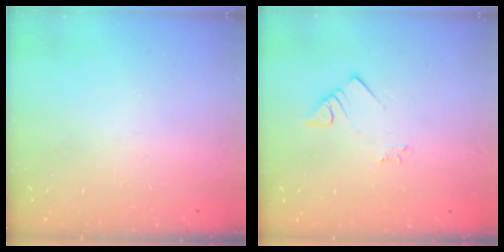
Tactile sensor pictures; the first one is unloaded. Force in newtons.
{"total": 3.2, "press": 3.2, "slide": 0.1}